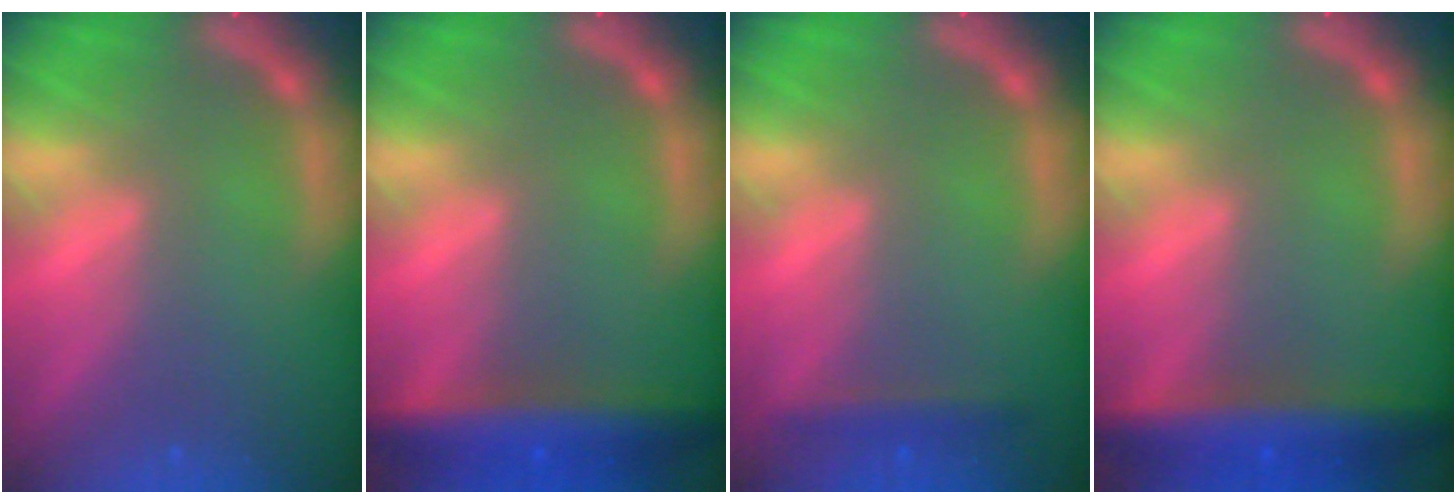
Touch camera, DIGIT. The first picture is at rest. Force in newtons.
{"total": 6.5}
{"total": 1.9}
{"total": 6.5}